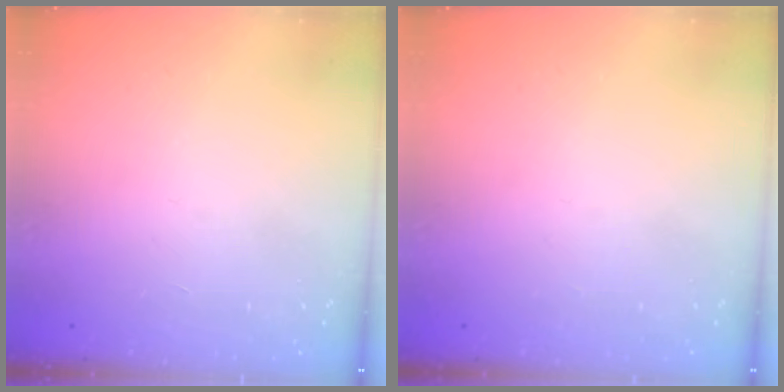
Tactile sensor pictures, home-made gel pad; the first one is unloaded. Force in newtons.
{"total": 0.0}